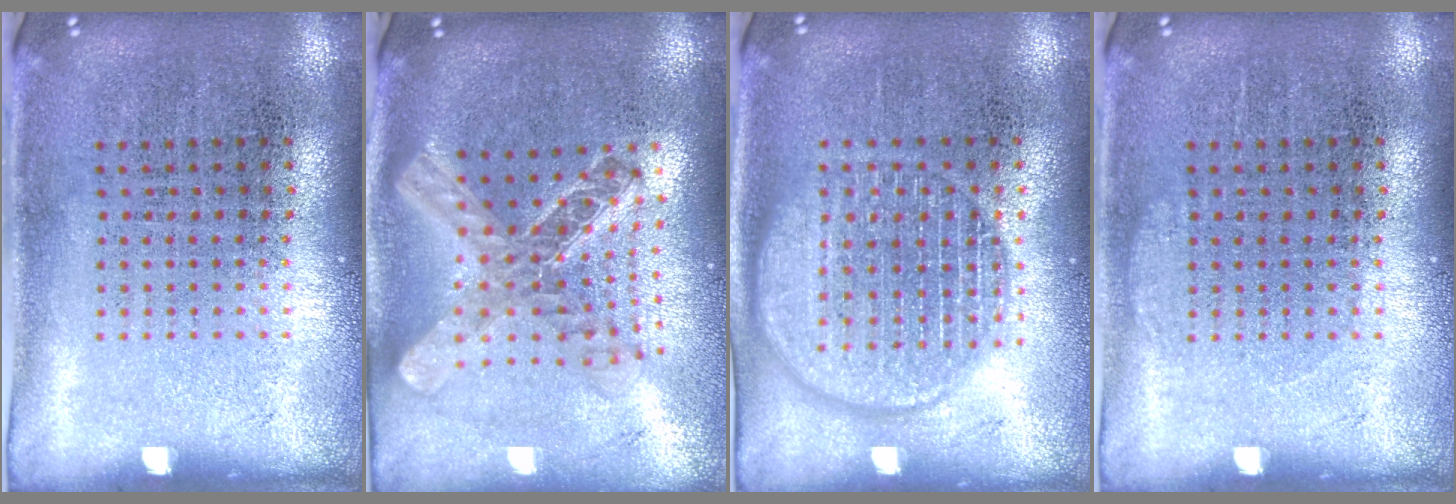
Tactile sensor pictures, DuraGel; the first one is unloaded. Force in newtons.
{"total": 2.3, "press": 1.9, "slide": 1.3}
{"total": 3.3, "press": 3.2, "slide": 0.5}
{"total": 0.6, "press": 0.5, "slide": 0.1}